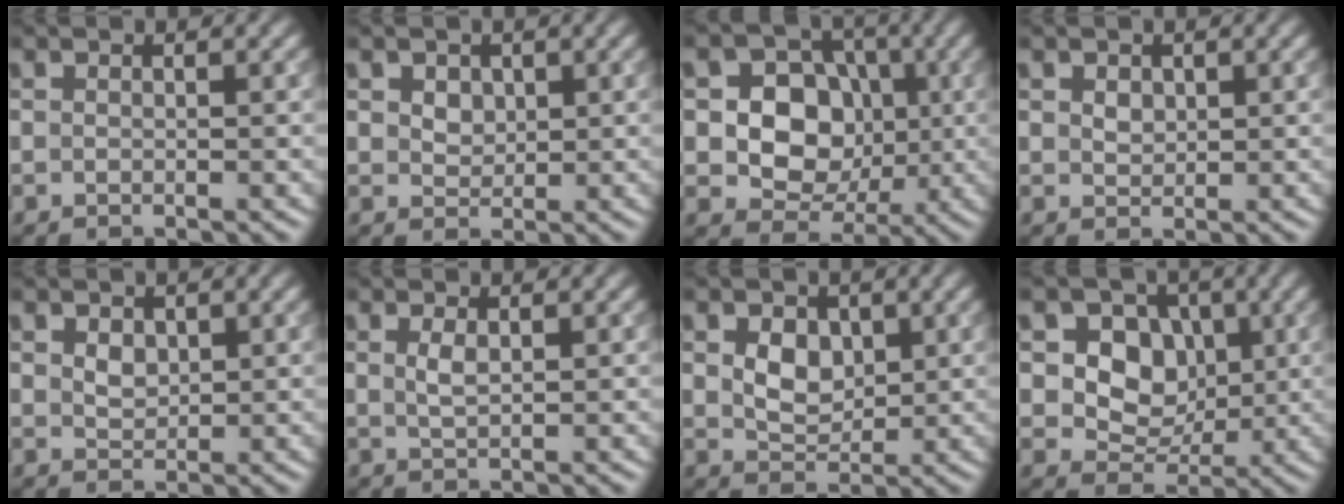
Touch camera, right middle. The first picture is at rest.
{"total": 2.1, "force": [1.0, 1.5, 1.1], "torque": [-0.022, 0.007, 0.017]}
{"total": 7.1, "force": [0.1, 6.0, 3.8], "torque": [-0.050, 0.009, -0.012]}
{"total": 1.2, "force": [0.5, 0.9, 0.6], "torque": [-0.011, 0.000, 0.013]}
{"total": 1.5, "force": [0.6, 1.1, 0.9], "torque": [-0.017, 0.000, 0.014]}
{"total": 1.2, "force": [0.5, 0.4, 1.1], "torque": [-0.025, 0.000, 0.011]}
{"total": 3.3, "force": [0.9, 2.4, 2.1], "torque": [-0.044, -0.002, 0.015]}
{"total": 5.7, "force": [1.0, 4.6, 3.2], "torque": [-0.056, -0.001, 0.005]}